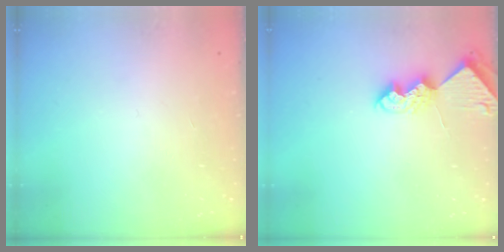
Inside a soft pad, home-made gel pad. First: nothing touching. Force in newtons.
{"total": 7.7, "press": 7.6, "slide": 0.6}